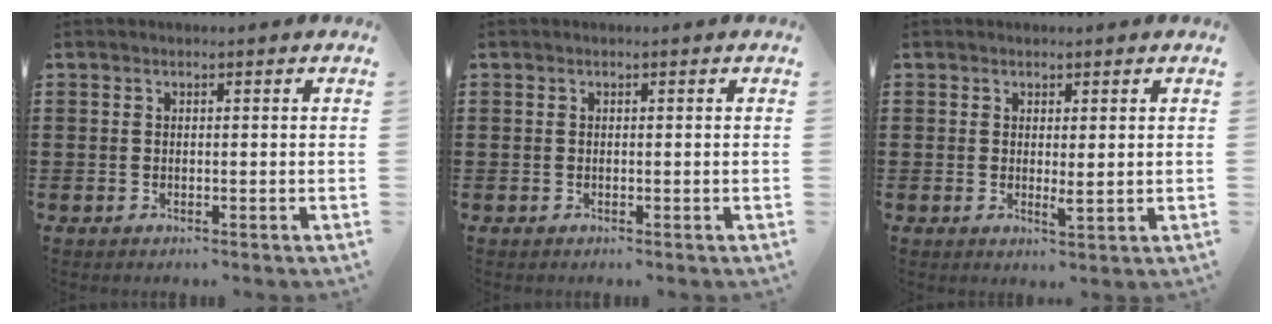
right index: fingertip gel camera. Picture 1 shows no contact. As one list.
[{"total": 0.0}, {"total": 1.6, "force": [0.7, 0.5, 1.4], "torque": [-0.027, 0.000, 0.014]}]